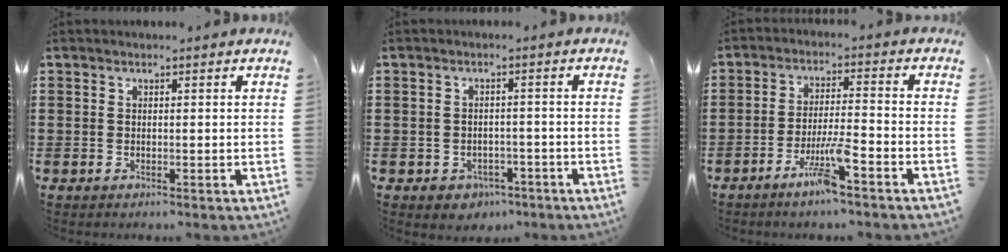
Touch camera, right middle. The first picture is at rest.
{"total": 2.2, "force": [-1.8, 1.3, 0.1], "torque": [-0.011, 0.003, -0.041]}
{"total": 6.9, "force": [-4.6, 0.4, 5.1], "torque": [-0.115, -0.013, -0.089]}